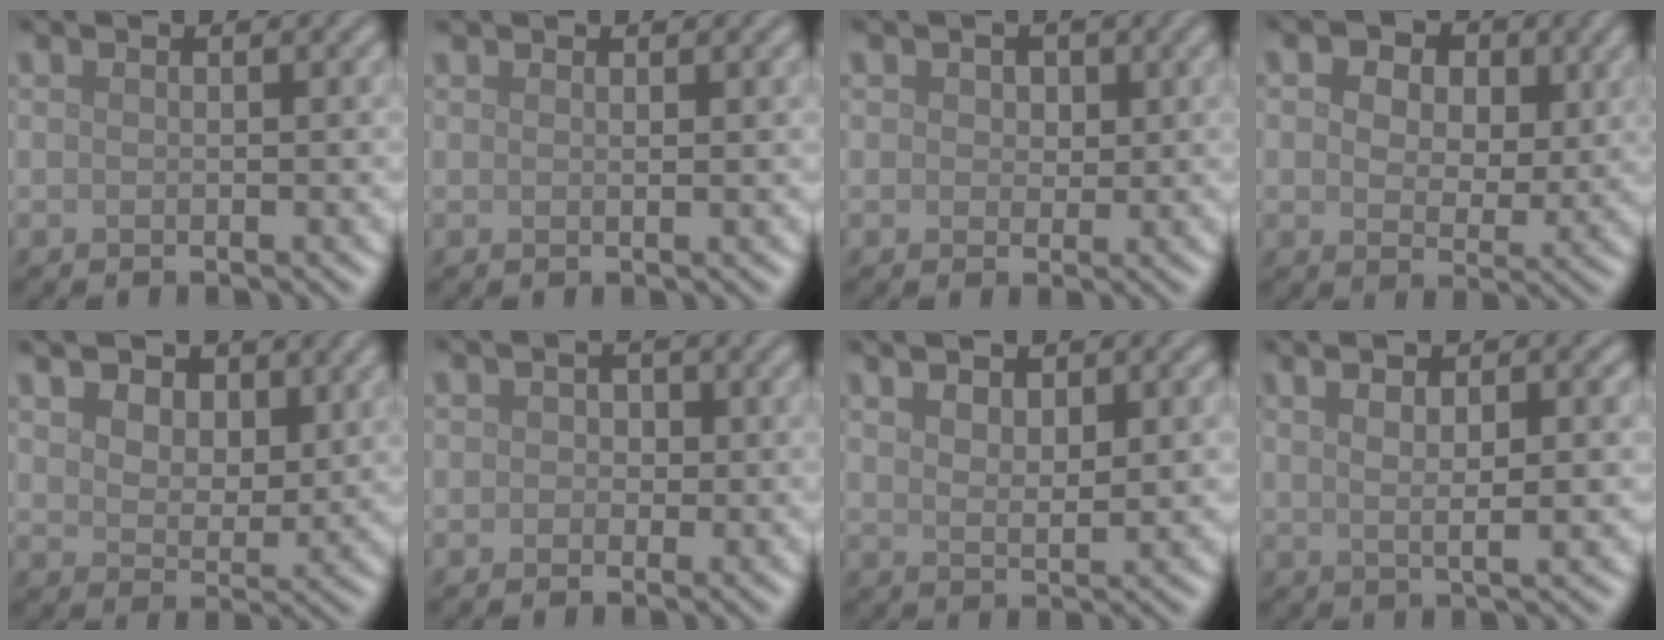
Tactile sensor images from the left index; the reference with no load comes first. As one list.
[{"total": 0.9, "force": [0.7, 0.2, 0.5], "torque": [-0.003, 0.000, 0.009]}, {"total": 1.6, "force": [0.6, 1.2, 0.8], "torque": [-0.012, 0.003, 0.002]}, {"total": 7.3, "force": [3.1, 4.7, 4.6], "torque": [-0.075, 0.007, 0.023]}, {"total": 7.3, "force": [4.4, 4.2, 4.0], "torque": [-0.083, 0.006, 0.058]}, {"total": 1.6, "force": [0.3, 1.4, 0.7], "torque": [0.006, 0.004, -0.009]}, {"total": 5.0, "force": [2.4, 2.3, 3.7], "torque": [-0.043, 0.018, 0.026]}, {"total": 5.9, "force": [1.8, 2.1, 5.2], "torque": [-0.060, 0.012, 0.015]}]